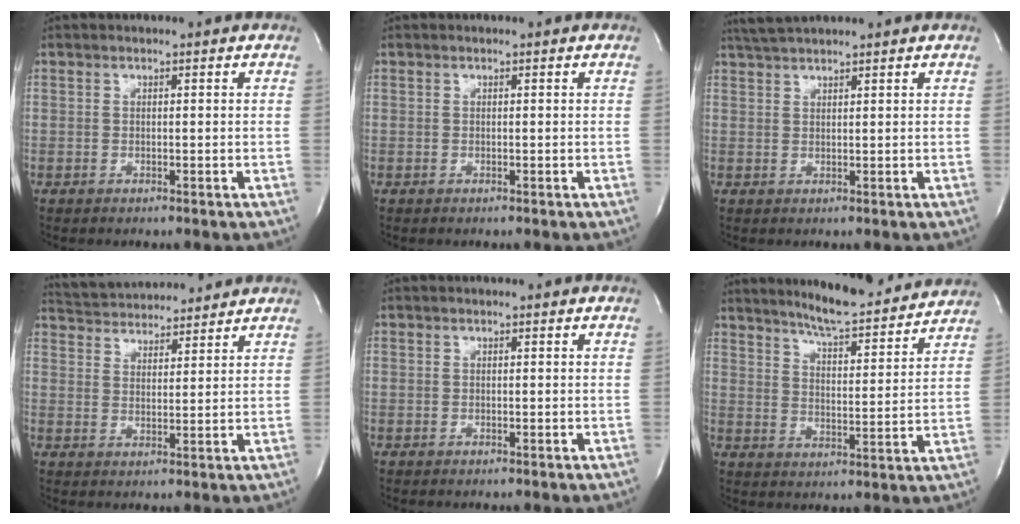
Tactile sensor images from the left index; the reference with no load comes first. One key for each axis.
{"total": 0.0}
{"total": 4.3, "fx": 4.0, "fy": -0.2, "fz": 1.7, "tx": -0.033, "ty": 0.027, "tz": 0.077}
{"total": 11.6, "fx": 11.1, "fy": 1.9, "fz": 2.8, "tx": -0.052, "ty": 0.024, "tz": 0.173}
{"total": 0.0}
{"total": 14.9, "fx": 13.8, "fy": 1.4, "fz": 5.6, "tx": -0.085, "ty": -0.009, "tz": 0.191}